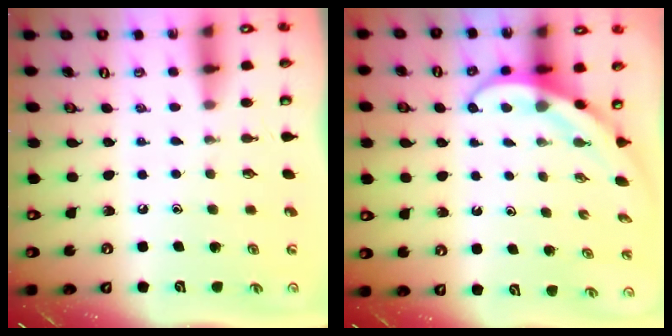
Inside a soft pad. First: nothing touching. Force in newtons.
{"total": 4.0, "press": 4.0, "slide": 0.3}